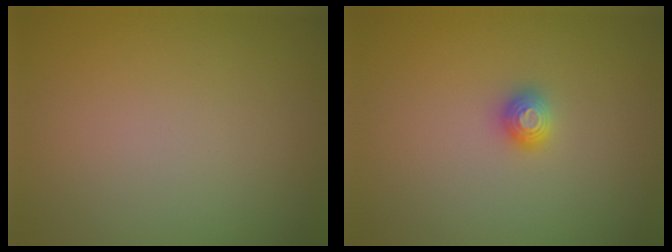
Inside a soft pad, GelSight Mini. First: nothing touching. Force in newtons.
{"total": 1.1, "press": 1.1, "slide": 0.1}